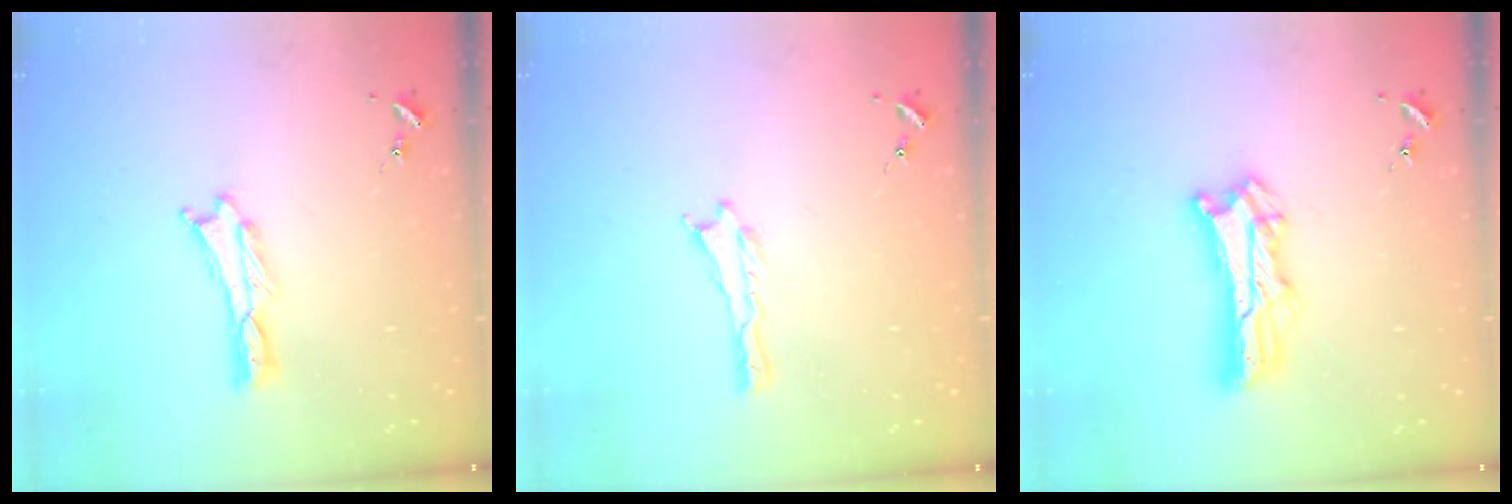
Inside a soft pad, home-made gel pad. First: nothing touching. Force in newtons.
{"total": 0.0}
{"total": 9.3, "press": 9.3, "slide": 0.7}